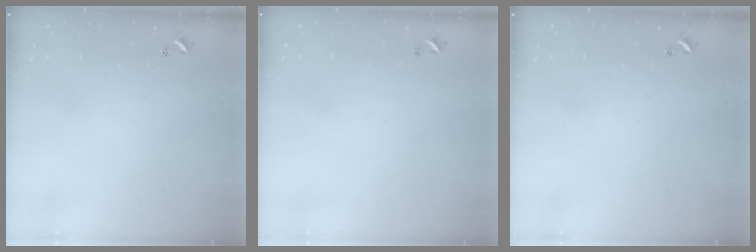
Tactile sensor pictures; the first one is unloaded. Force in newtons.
{"total": 3.0, "press": 3.0, "slide": 0.1}
{"total": 0.0}